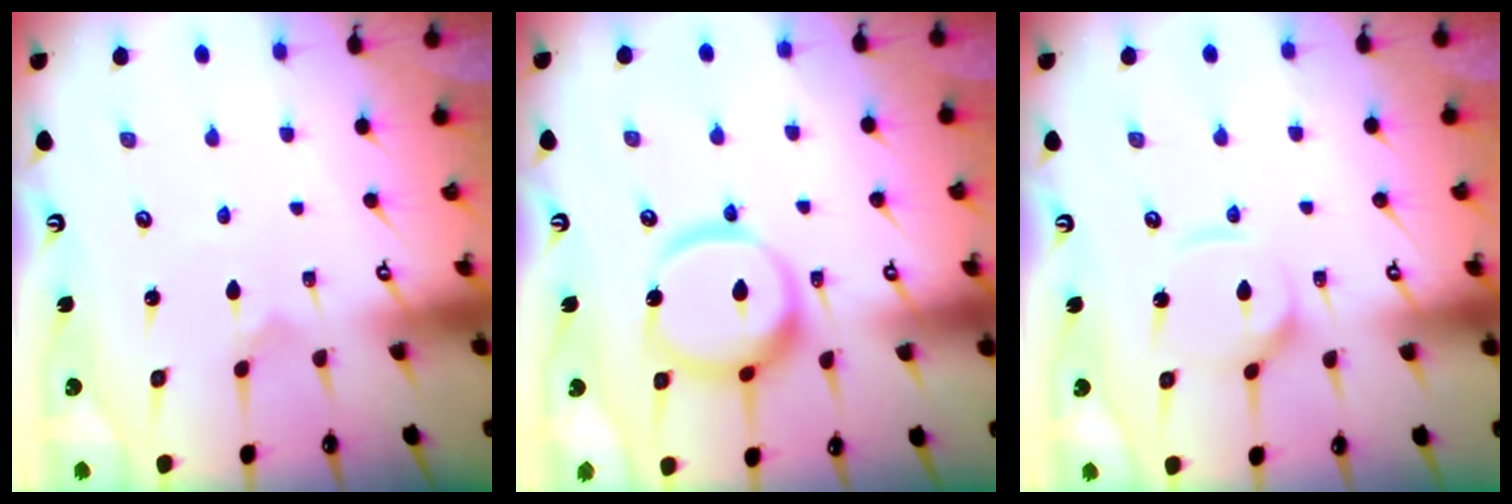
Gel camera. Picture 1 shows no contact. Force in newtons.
{"total": 14.4, "press": 14.3, "slide": 1.7}
{"total": 4.8, "press": 4.8, "slide": 0.3}